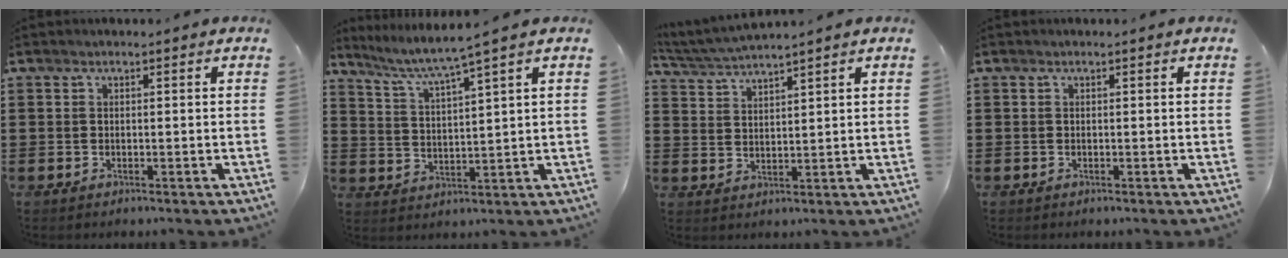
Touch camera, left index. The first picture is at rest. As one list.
[{"total": 3.9, "force": [3.1, -0.7, 2.3], "torque": [-0.061, -0.023, 0.044]}, {"total": 3.5, "force": [3.4, -0.5, 0.8], "torque": [-0.027, -0.015, 0.061]}, {"total": 0.0}]